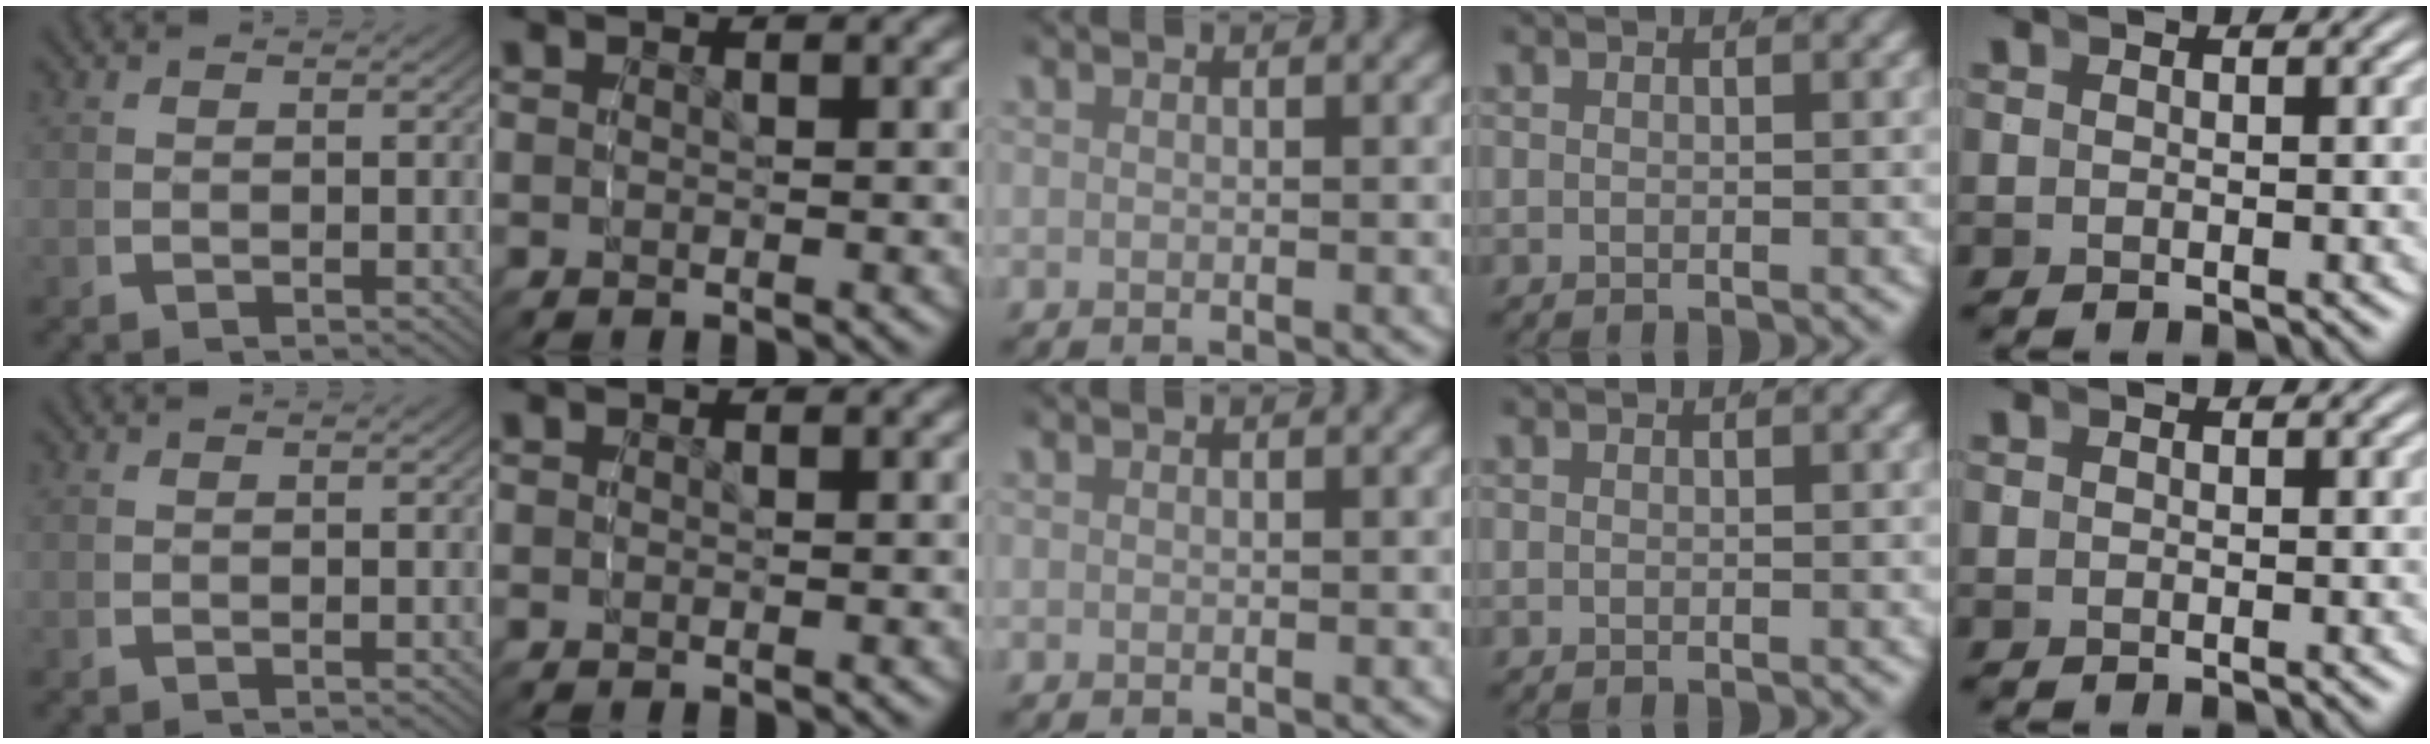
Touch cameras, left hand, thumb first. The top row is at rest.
{}